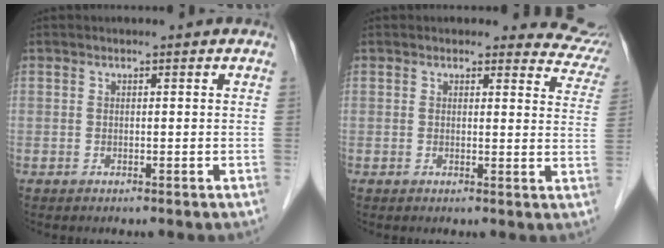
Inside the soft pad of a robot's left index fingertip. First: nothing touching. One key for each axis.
{"total": 7.9, "fx": 7.5, "fy": 2.6, "fz": -0.2, "tx": 0.048, "ty": -0.032, "tz": 0.038}